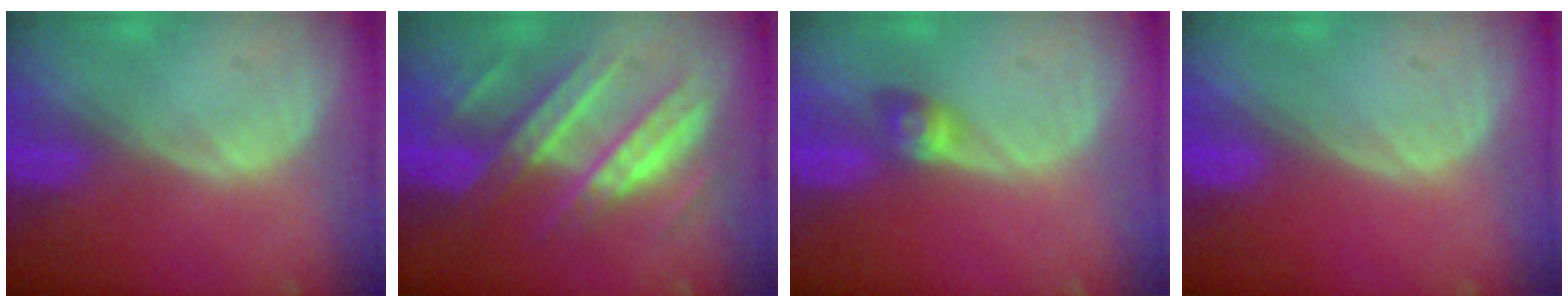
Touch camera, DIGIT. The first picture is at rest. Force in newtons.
{"total": 9.7, "press": 9.7, "slide": 0.9}
{"total": 2.9, "press": 2.5, "slide": 1.4}
{"total": 0.0}